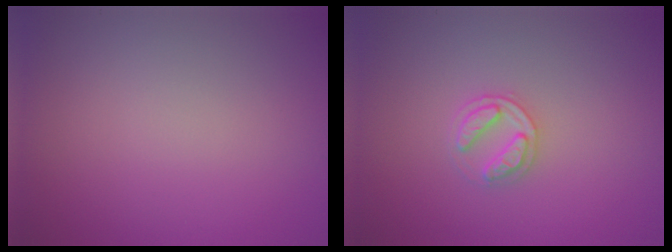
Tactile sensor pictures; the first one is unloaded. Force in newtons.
{"total": 2.4, "press": 2.4, "slide": 0.4}